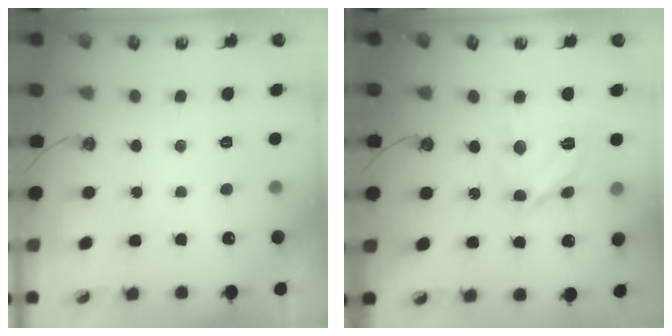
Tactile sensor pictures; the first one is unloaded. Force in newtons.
{"total": 13.8, "press": 13.7, "slide": 1.3}